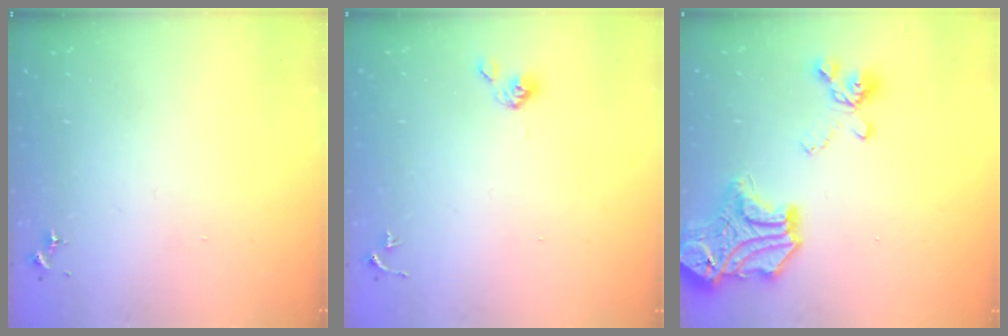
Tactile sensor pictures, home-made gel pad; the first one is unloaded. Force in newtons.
{"total": 4.0, "press": 3.9, "slide": 0.8}
{"total": 21.4, "press": 21.4, "slide": 1.4}